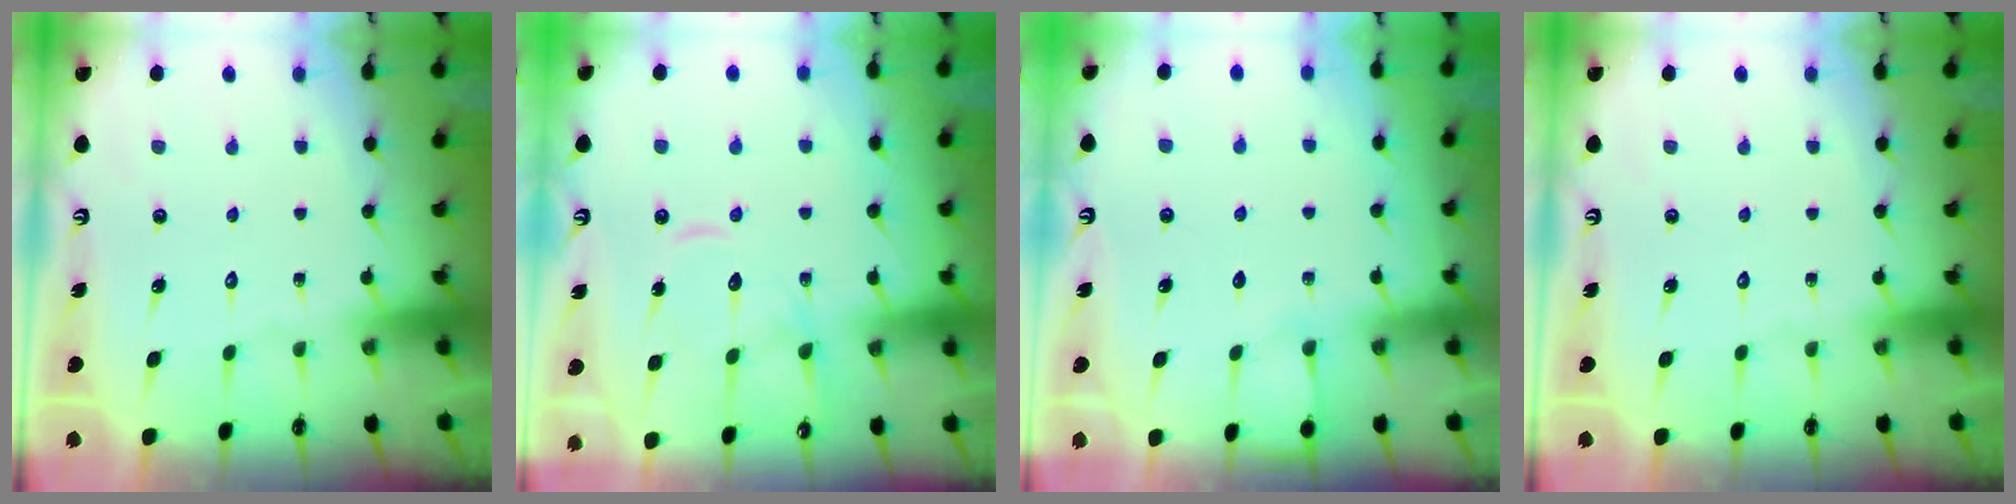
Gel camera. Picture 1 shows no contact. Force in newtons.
{"total": 12.8, "press": 12.8, "slide": 1.2}
{"total": 2.7, "press": 2.7, "slide": 0.5}
{"total": 0.0}